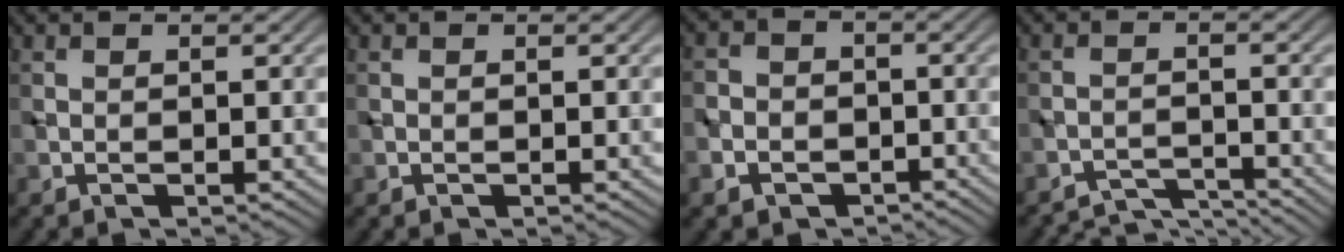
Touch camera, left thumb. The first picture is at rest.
{"total": 0.0}
{"total": 6.0, "force": [-2.9, 4.9, 1.6], "torque": [-0.045, -0.005, -0.068]}
{"total": 3.9, "force": [-3.7, 0.6, 0.9], "torque": [-0.014, -0.002, -0.065]}